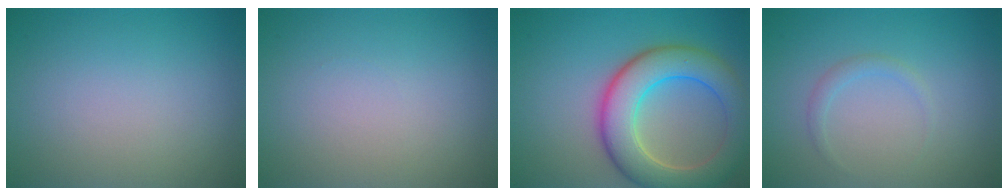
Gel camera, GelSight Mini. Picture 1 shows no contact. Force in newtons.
{"total": 0.0}
{"total": 8.2, "press": 8.1, "slide": 0.6}
{"total": 1.0, "press": 1.0, "slide": 0.1}